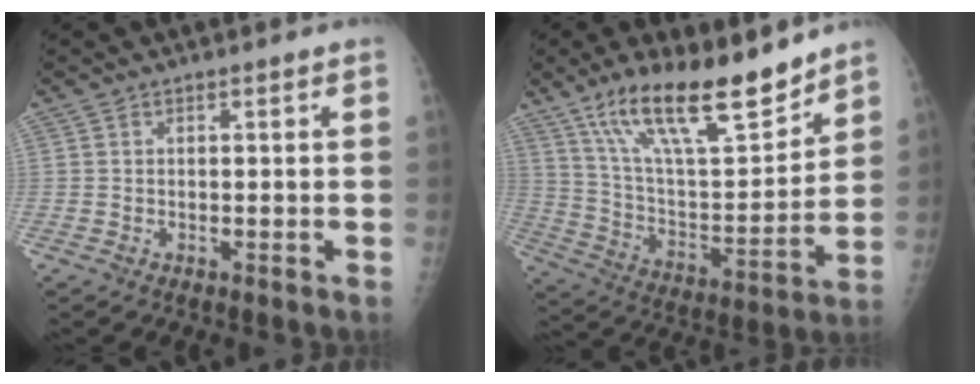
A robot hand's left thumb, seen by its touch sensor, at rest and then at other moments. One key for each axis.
{"total": 20.3, "fx": 14.8, "fy": 5.6, "fz": 12.7, "tx": -0.184, "ty": -0.081, "tz": 0.264}